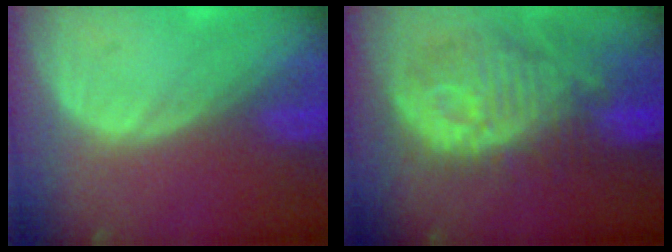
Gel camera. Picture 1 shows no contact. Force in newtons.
{"total": 12.5, "press": 11.1, "slide": 5.7}